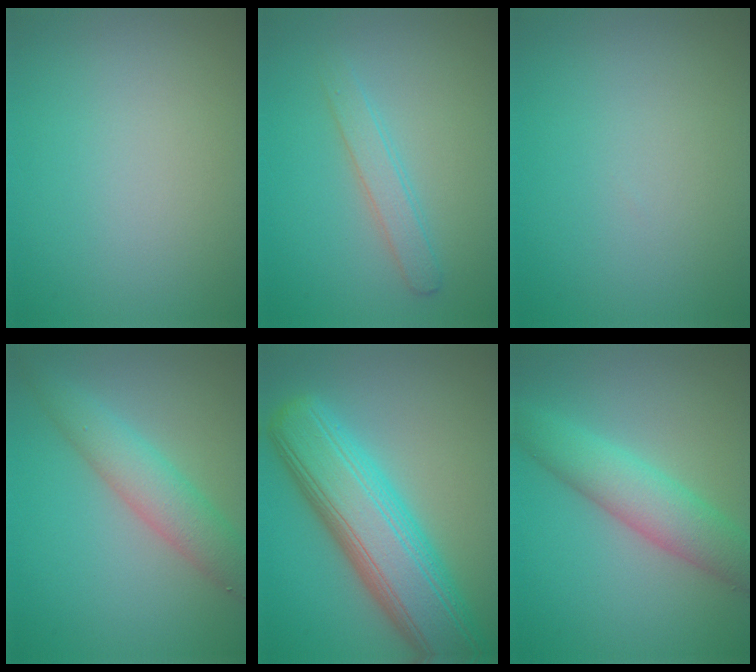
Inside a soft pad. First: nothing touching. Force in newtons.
{"total": 2.1, "press": 2.1, "slide": 0.0}
{"total": 0.0}
{"total": 4.2, "press": 4.2, "slide": 0.2}
{"total": 10.4, "press": 10.4, "slide": 0.3}
{"total": 5.1, "press": 5.1, "slide": 0.1}